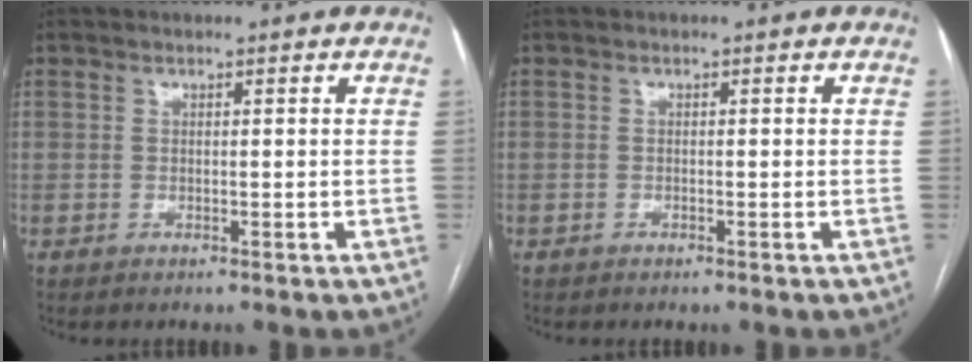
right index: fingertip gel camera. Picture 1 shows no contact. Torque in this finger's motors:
{"motor_torque": [0.32, -0.14, 0.10, 0.01]}